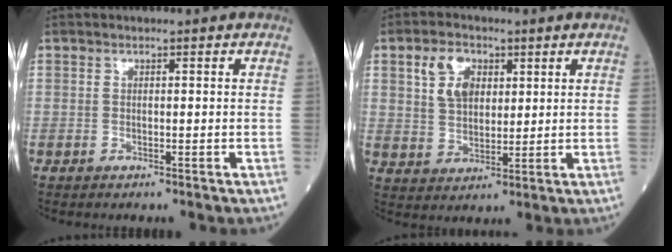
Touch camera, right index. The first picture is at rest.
{"total": 6.7, "force": [2.7, 4.4, 4.3], "torque": [-0.088, 0.016, 0.056]}